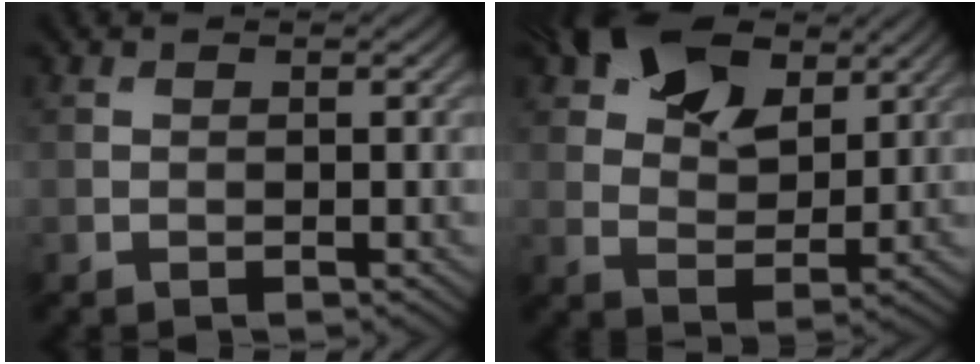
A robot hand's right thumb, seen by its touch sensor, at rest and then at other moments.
{"total": 11.3, "force": [6.4, 6.5, 6.7], "torque": [-0.138, 0.012, 0.111]}